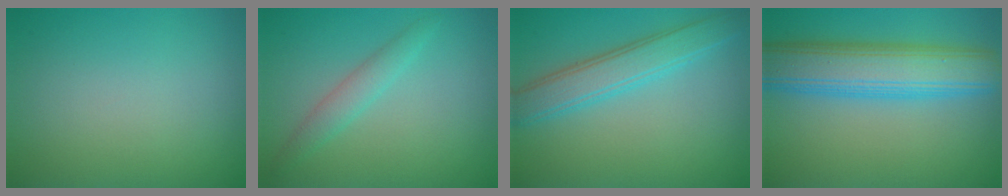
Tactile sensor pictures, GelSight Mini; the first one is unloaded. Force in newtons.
{"total": 2.0, "press": 2.0, "slide": 0.1}
{"total": 4.3, "press": 4.3, "slide": 0.1}
{"total": 8.3, "press": 8.3, "slide": 0.2}